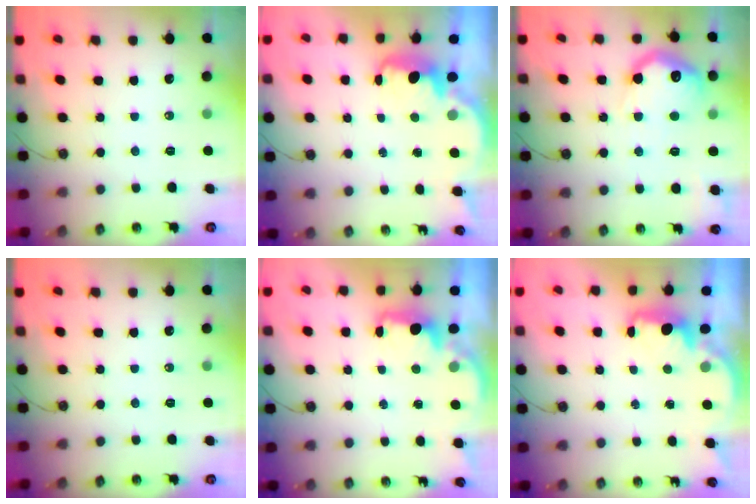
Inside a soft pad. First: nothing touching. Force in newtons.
{"total": 2.8, "press": 2.8, "slide": 0.4}
{"total": 17.3, "press": 17.3, "slide": 0.4}
{"total": 0.0}
{"total": 2.5, "press": 2.3, "slide": 0.8}
{"total": 2.4, "press": 2.3, "slide": 0.8}